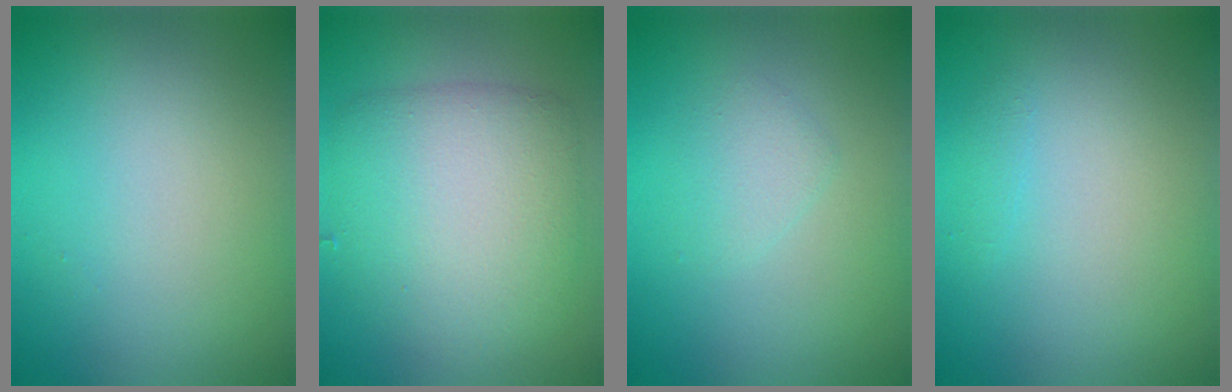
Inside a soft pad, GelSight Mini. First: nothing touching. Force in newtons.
{"total": 6.7, "press": 6.7, "slide": 0.2}
{"total": 1.4, "press": 1.4, "slide": 0.1}
{"total": 0.5, "press": 0.5, "slide": 0.1}